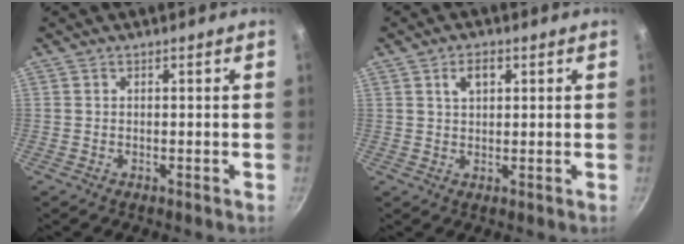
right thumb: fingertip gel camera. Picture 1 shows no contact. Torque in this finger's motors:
{"motor_torque": [-0.20, -0.34, 0.91, 0.30, 0.00]}